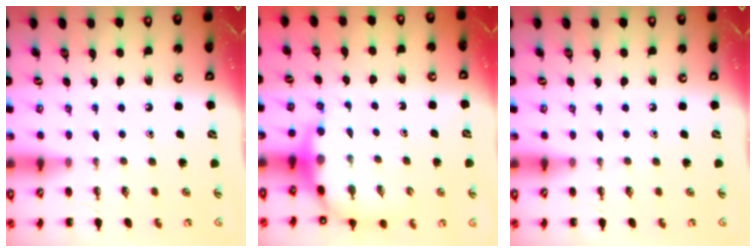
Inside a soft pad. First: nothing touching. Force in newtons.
{"total": 7.1, "press": 6.9, "slide": 1.7}
{"total": 0.0}